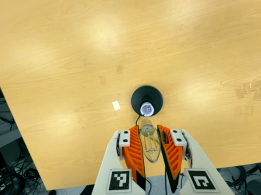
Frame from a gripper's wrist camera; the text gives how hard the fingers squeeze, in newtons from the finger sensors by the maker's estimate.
{"total": 19.7, "left": 21.4, "right": 18.1}